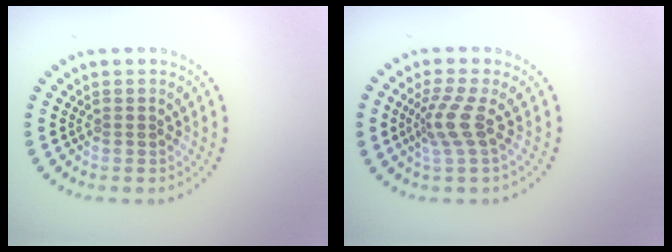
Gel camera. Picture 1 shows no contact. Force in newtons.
{"total": 2.8, "press": 2.0, "slide": 1.9}